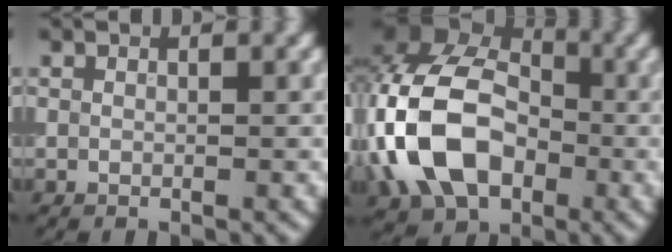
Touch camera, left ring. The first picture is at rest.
{"total": 12.5, "force": [-2.8, 8.8, 8.5], "torque": [-0.197, 0.001, -0.067]}